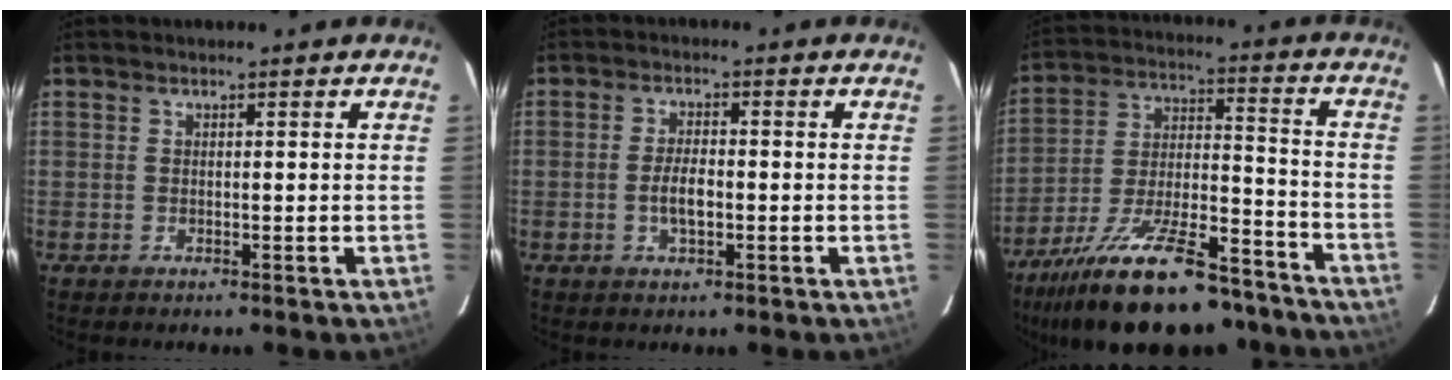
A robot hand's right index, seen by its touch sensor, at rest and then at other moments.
{"total": 3.9, "force": [-1.0, 1.4, 3.5], "torque": [-0.069, -0.001, -0.017]}
{"total": 25.7, "force": [-19.8, 8.4, 14.1], "torque": [-0.257, -0.014, -0.296]}